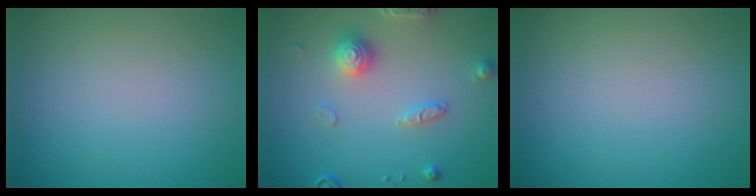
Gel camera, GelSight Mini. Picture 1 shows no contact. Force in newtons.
{"total": 3.3, "press": 3.1, "slide": 1.1}
{"total": 0.0}